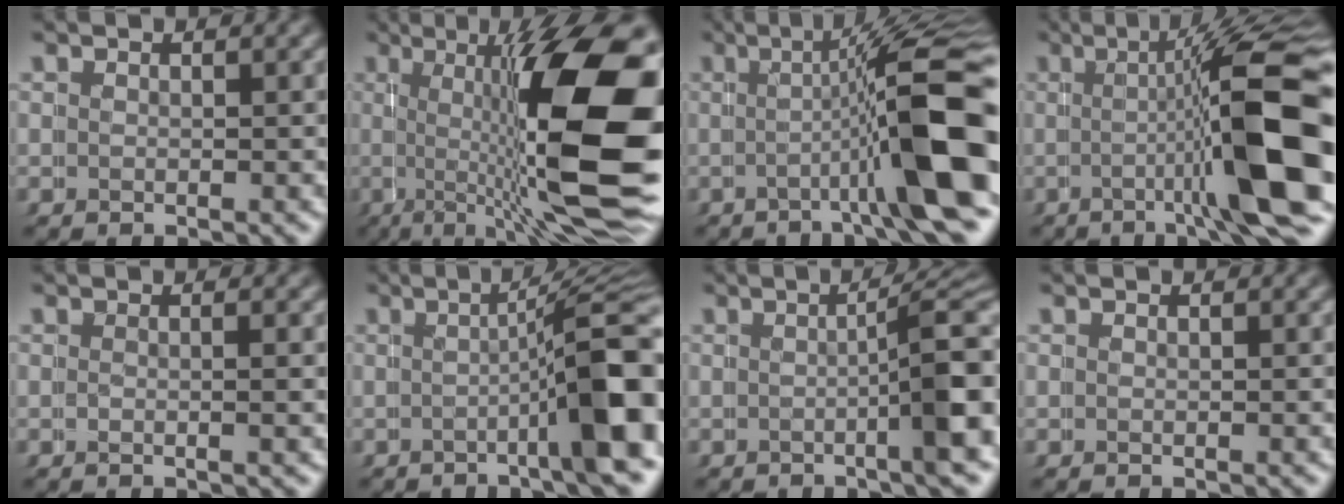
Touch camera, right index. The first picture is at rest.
{"total": 14.7, "force": [1.2, 4.1, 14.1], "torque": [-0.184, 0.012, 0.011]}
{"total": 10.0, "force": [-1.2, 2.2, 9.6], "torque": [-0.128, 0.007, -0.024]}
{"total": 11.9, "force": [-0.9, 2.6, 11.6], "torque": [-0.158, 0.007, -0.019]}
{"total": 0.7, "force": [0.2, -0.2, 0.6], "torque": [-0.018, 0.002, 0.001]}
{"total": 8.8, "force": [-1.2, 1.8, 8.6], "torque": [-0.091, 0.012, -0.020]}
{"total": 7.2, "force": [-1.0, 1.8, 6.9], "torque": [-0.067, 0.015, -0.020]}
{"total": 0.0}